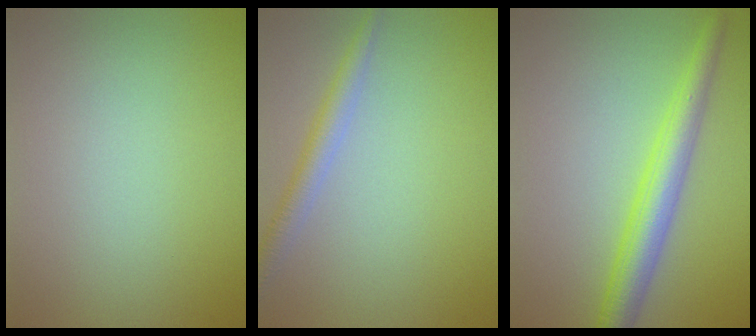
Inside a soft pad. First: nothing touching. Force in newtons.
{"total": 2.3, "press": 2.3, "slide": 0.1}
{"total": 3.9, "press": 3.9, "slide": 0.2}